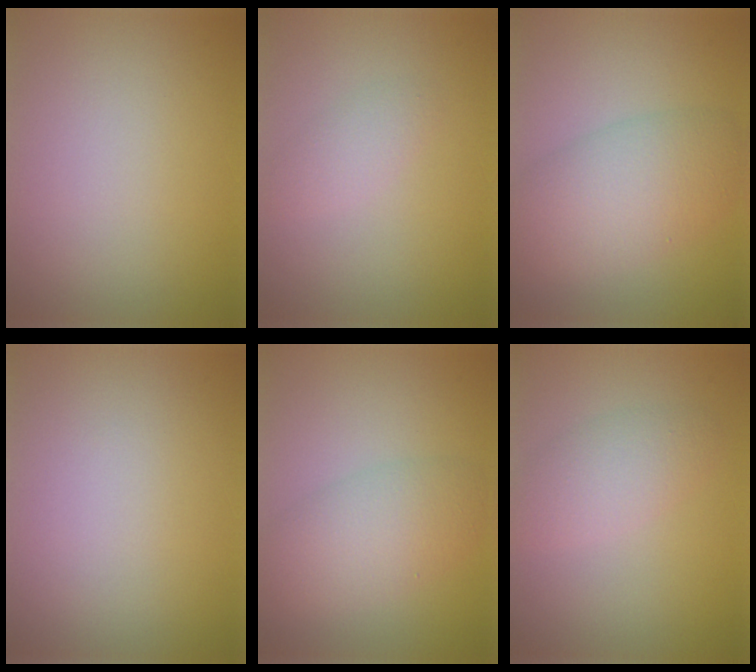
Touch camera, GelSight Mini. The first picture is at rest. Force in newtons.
{"total": 1.5, "press": 1.5, "slide": 0.0}
{"total": 6.2, "press": 6.2, "slide": 0.1}
{"total": 0.0}
{"total": 4.5, "press": 4.5, "slide": 0.2}
{"total": 2.7, "press": 2.7, "slide": 0.1}